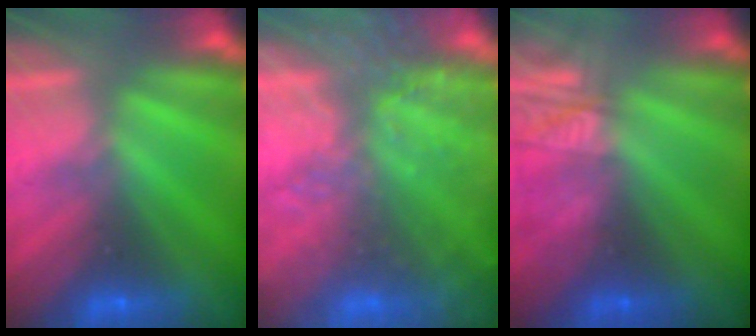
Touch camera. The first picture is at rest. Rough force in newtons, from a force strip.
{"total": 7.2}
{"total": 2.3}